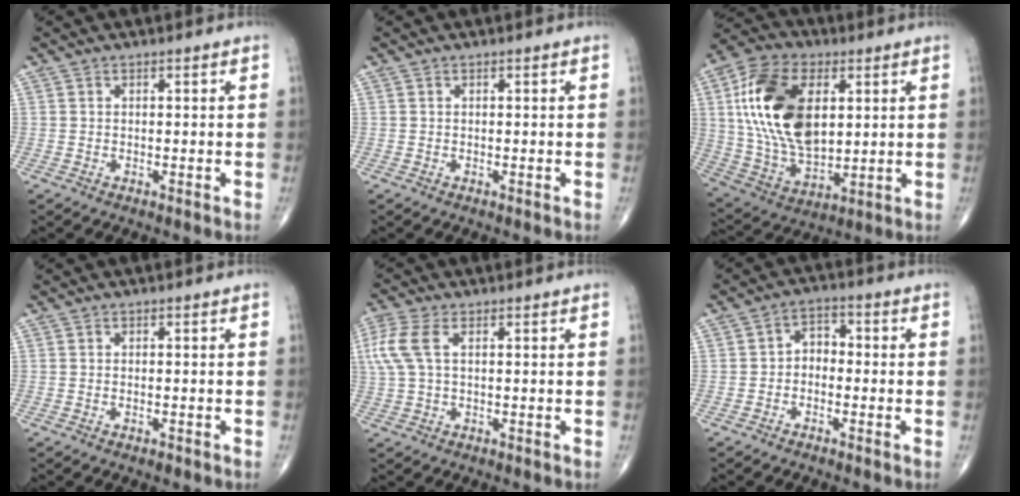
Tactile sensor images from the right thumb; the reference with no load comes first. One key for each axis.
{"total": 0.0}
{"total": 21.3, "fx": 4.6, "fy": 12.4, "fz": 16.6, "tx": -0.304, "ty": -0.011, "tz": 0.086}
{"total": 0.8, "fx": -0.4, "fy": 0.3, "fz": 0.6, "tx": -0.011, "ty": 0.000, "tz": -0.005}
{"total": 7.4, "fx": 1.9, "fy": 3.7, "fz": 6.1, "tx": -0.176, "ty": 0.022, "tz": 0.037}
{"total": 4.0, "fx": -1.0, "fy": 2.9, "fz": 2.6, "tx": -0.024, "ty": 0.024, "tz": -0.032}